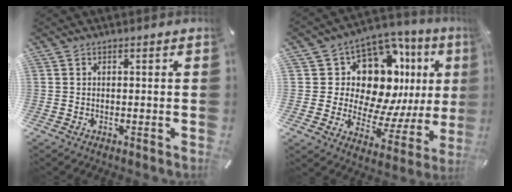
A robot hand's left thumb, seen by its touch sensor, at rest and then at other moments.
{"total": 15.9, "force": [6.0, 11.3, 9.4], "torque": [-0.136, -0.074, 0.111]}